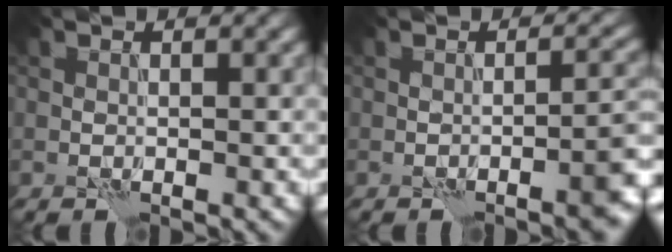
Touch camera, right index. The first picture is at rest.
{"total": 4.0, "force": [-2.0, 0.9, 3.3], "torque": [-0.038, 0.010, -0.030]}